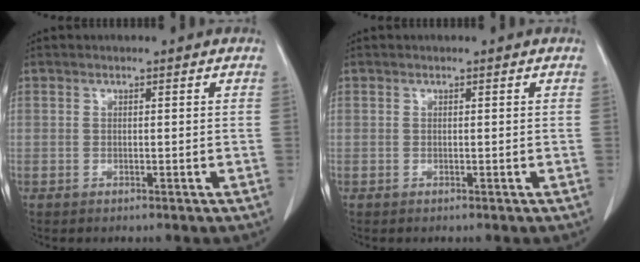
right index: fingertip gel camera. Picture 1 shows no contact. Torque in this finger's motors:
{"motor_torque": [0.05, -0.02, -0.01, 0.02]}